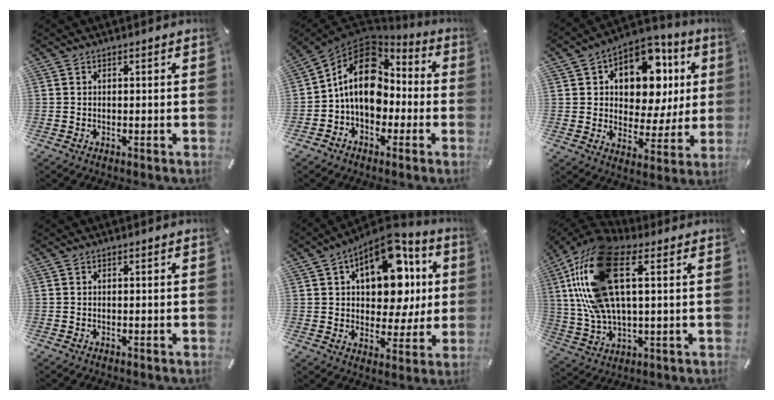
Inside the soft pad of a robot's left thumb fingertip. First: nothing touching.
{"total": 14.8, "force": [0.7, 11.5, 9.4], "torque": [-0.171, 0.009, 0.015]}
{"total": 14.4, "force": [5.7, 9.7, 8.9], "torque": [-0.126, -0.042, 0.099]}
{"total": 0.0}
{"total": 17.6, "force": [6.2, 10.8, 12.4], "torque": [-0.179, -0.033, 0.106]}
{"total": 20.4, "force": [6.6, 9.5, 16.8], "torque": [-0.378, -0.005, 0.111]}